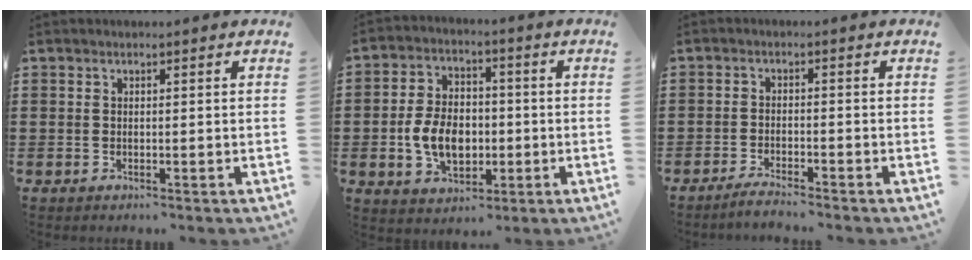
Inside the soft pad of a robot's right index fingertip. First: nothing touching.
{"total": 8.0, "force": [-1.5, 5.4, 5.8], "torque": [-0.119, 0.003, -0.030]}
{"total": 2.4, "force": [-2.3, -0.3, 0.7], "torque": [-0.014, -0.001, -0.043]}